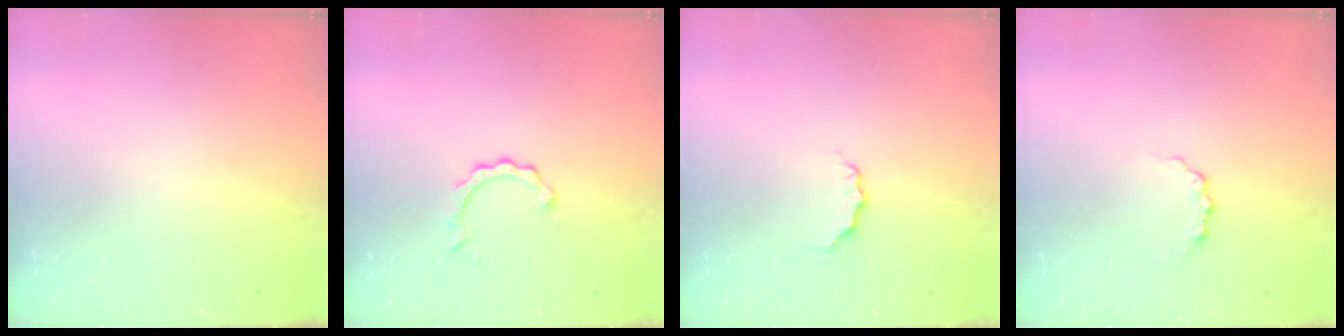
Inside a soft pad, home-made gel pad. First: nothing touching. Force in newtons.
{"total": 2.8, "press": 2.8, "slide": 0.3}
{"total": 3.8, "press": 3.8, "slide": 0.5}
{"total": 3.3, "press": 3.3, "slide": 0.4}